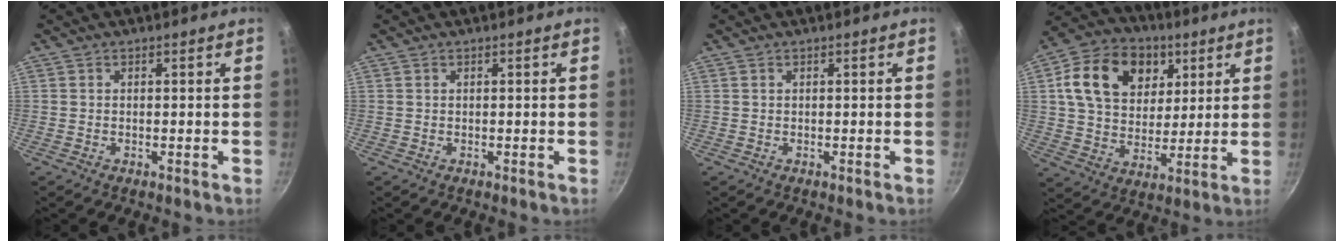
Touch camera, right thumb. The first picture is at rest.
{"total": 0.0}
{"total": 0.0}
{"total": 18.0, "force": [6.3, 13.3, 10.2], "torque": [-0.154, -0.005, 0.100]}